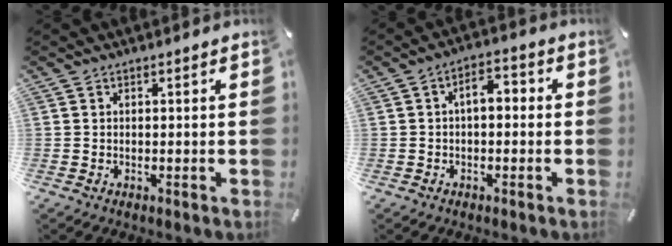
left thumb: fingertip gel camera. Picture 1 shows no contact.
{"total": 4.8, "force": [-0.8, 2.6, 3.9], "torque": [-0.065, 0.017, -0.021]}